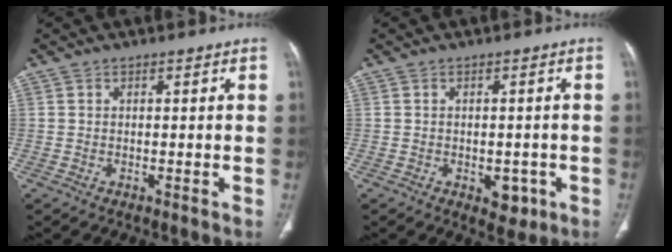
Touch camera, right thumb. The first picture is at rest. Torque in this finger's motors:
{"motor_torque": [2.60, 2.41, 0.35, -0.24, -0.02]}